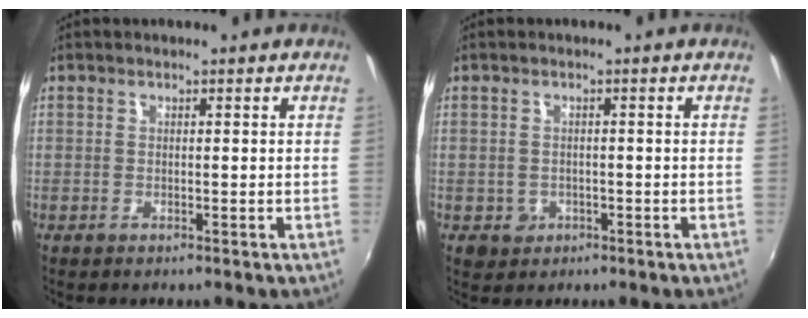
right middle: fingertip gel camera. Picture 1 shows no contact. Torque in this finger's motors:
{"motor_torque": [0.16, -0.24, 0.00, 0.00]}